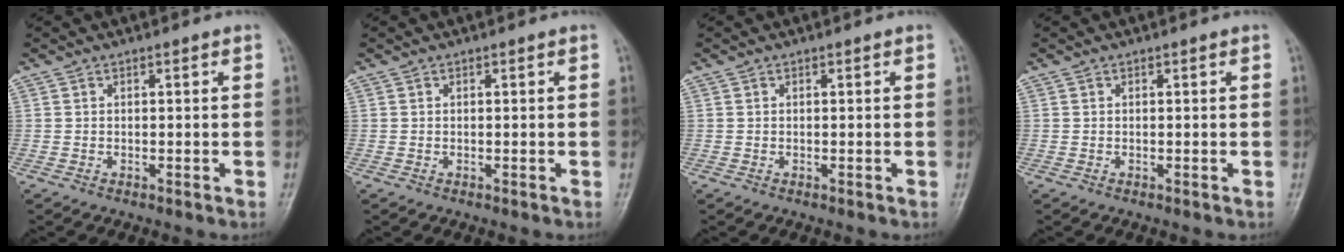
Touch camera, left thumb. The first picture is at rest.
{"total": 0.0}
{"total": 0.0}
{"total": 0.0}